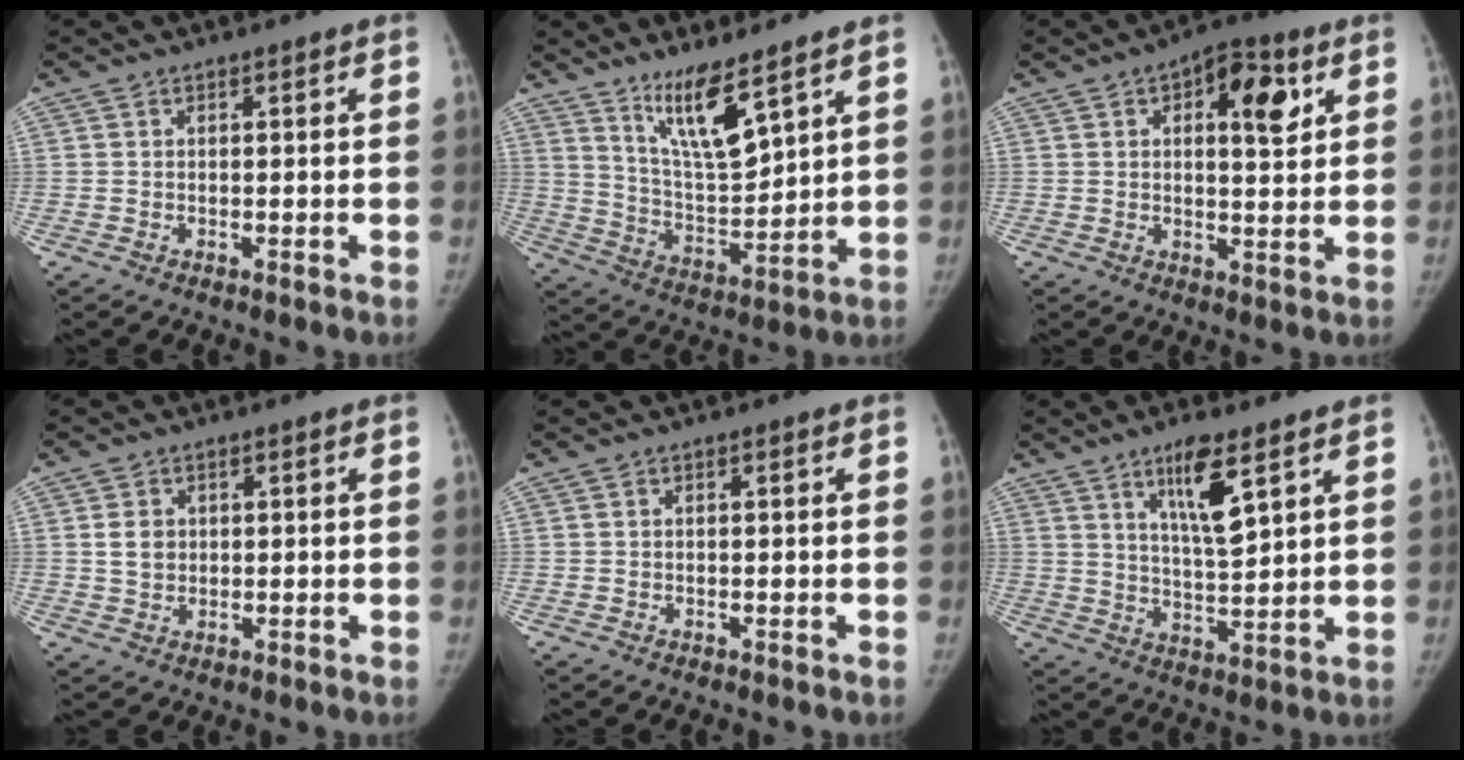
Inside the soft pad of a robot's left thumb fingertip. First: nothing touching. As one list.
[{"total": 11.2, "force": [7.7, 2.2, 7.8], "torque": [-0.132, -0.065, 0.156]}, {"total": 10.1, "force": [3.9, 4.6, 8.1], "torque": [-0.082, -0.008, 0.049]}, {"total": 3.4, "force": [0.6, 2.8, 1.8], "torque": [-0.018, 0.000, 0.014]}, {"total": 0.0}, {"total": 9.6, "force": [5.3, 2.3, 7.7], "torque": [-0.126, -0.035, 0.097]}]